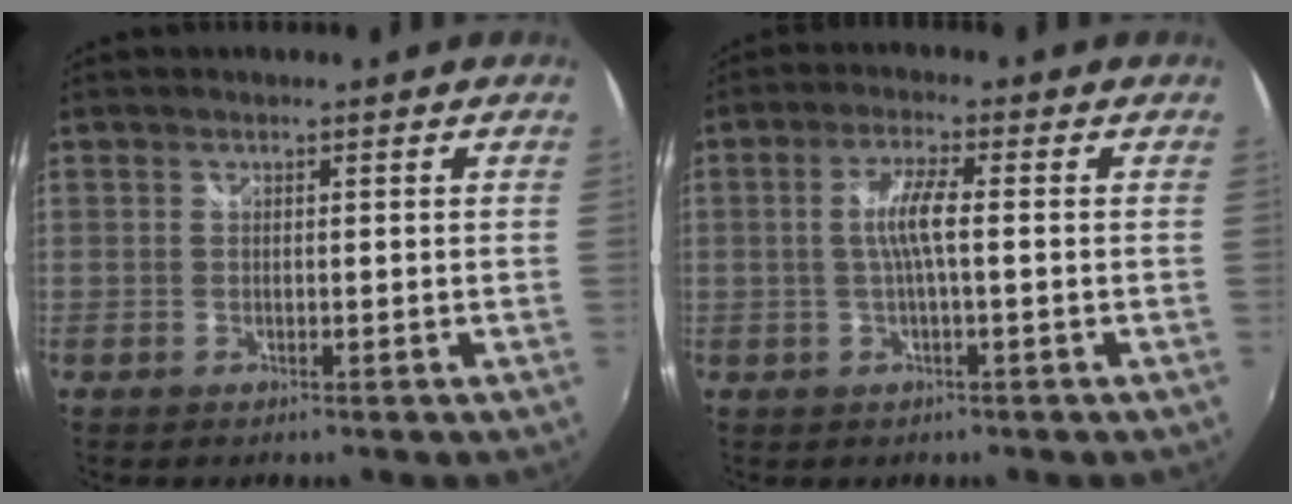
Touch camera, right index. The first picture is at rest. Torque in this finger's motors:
{"motor_torque": [0.58, -0.12, 0.48, 0.12]}